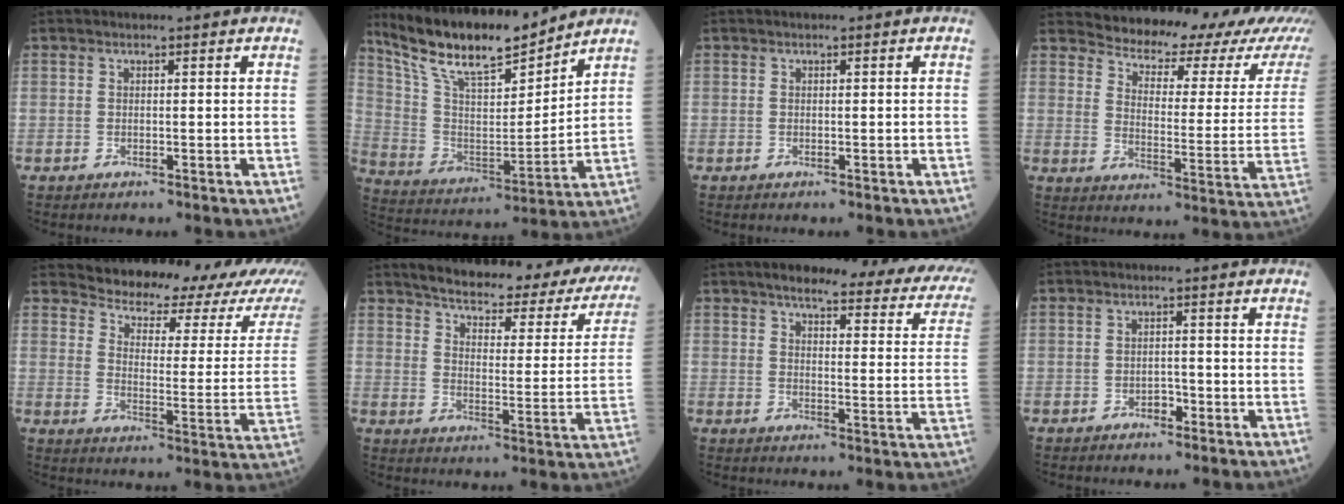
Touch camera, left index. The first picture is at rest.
{"total": 16.7, "force": [14.3, 3.0, 7.9], "torque": [-0.150, 0.001, 0.267]}
{"total": 0.0}
{"total": 19.3, "force": [17.7, 3.6, 6.8], "torque": [-0.085, -0.064, 0.203]}
{"total": 19.4, "force": [17.6, 3.7, 7.2], "torque": [-0.090, -0.058, 0.202]}
{"total": 26.9, "force": [24.0, 6.3, 10.4], "torque": [-0.138, -0.052, 0.282]}
{"total": 24.6, "force": [20.9, 4.4, 12.1], "torque": [-0.140, -0.032, 0.229]}
{"total": 1.5, "force": [-0.9, 0.9, 0.8], "torque": [-0.010, 0.004, -0.015]}